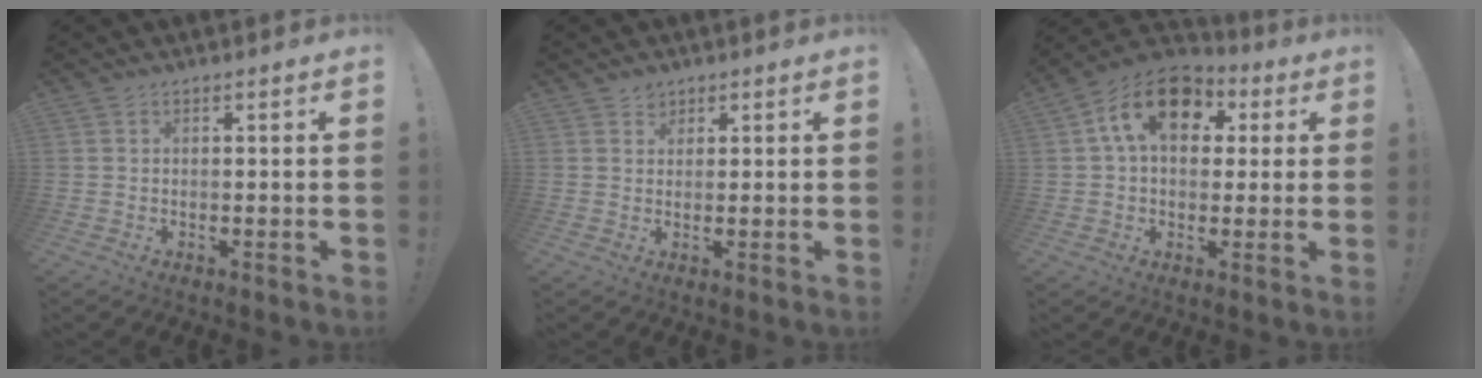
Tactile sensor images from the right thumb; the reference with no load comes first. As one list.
[{"total": 2.2, "force": [1.6, 1.5, -0.1], "torque": [0.006, -0.008, 0.029]}, {"total": 15.7, "force": [5.4, 10.5, 10.4], "torque": [-0.161, -0.002, 0.100]}]